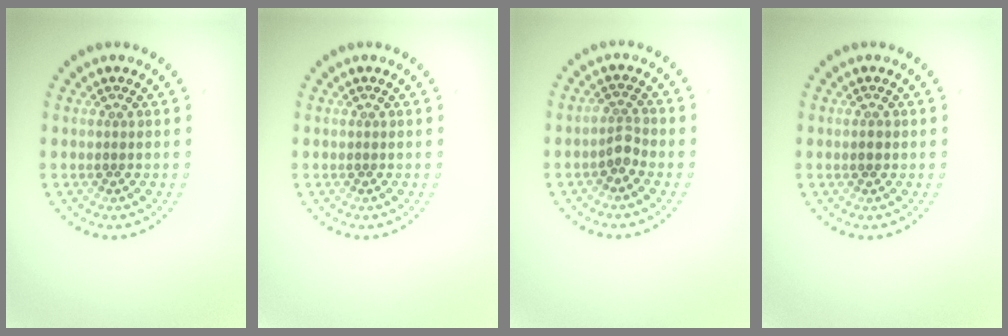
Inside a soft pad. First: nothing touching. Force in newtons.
{"total": 0.0}
{"total": 1.6, "press": 1.2, "slide": 1.1}
{"total": 0.9, "press": 0.9, "slide": 0.0}